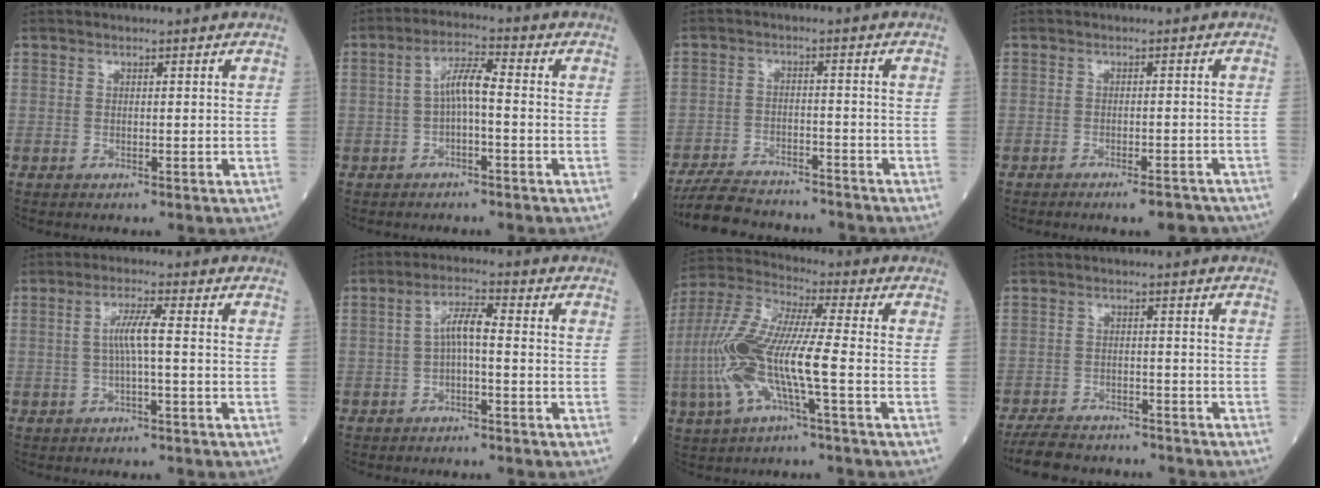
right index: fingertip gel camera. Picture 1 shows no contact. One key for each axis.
{"total": 4.8, "fx": -0.5, "fy": 1.0, "fz": 4.7, "tx": -0.085, "ty": 0.017, "tz": -0.010}
{"total": 11.3, "fx": -10.4, "fy": 2.3, "fz": 3.7, "tx": -0.060, "ty": 0.001, "tz": -0.163}
{"total": 2.7, "fx": -1.9, "fy": 1.2, "fz": 1.4, "tx": -0.009, "ty": 0.001, "tz": -0.022}
{"total": 4.2, "fx": 0.0, "fy": 0.0, "fz": 4.2, "tx": -0.082, "ty": 0.008, "tz": 0.000}
{"total": 4.3, "fx": -0.5, "fy": 1.0, "fz": 4.2, "tx": -0.076, "ty": 0.015, "tz": -0.010}
{"total": 14.4, "fx": -3.2, "fy": 1.8, "fz": 13.9, "tx": -0.311, "ty": 0.002, "tz": -0.067}
{"total": 10.3, "fx": -9.3, "fy": 2.9, "fz": 3.3, "tx": -0.056, "ty": -0.003, "tz": -0.137}